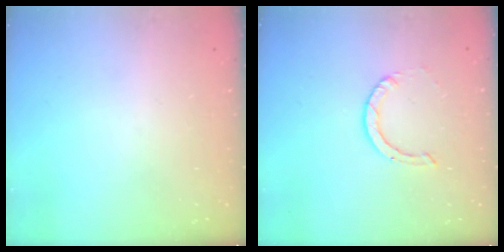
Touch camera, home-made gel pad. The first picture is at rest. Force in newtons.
{"total": 2.0, "press": 2.0, "slide": 0.2}